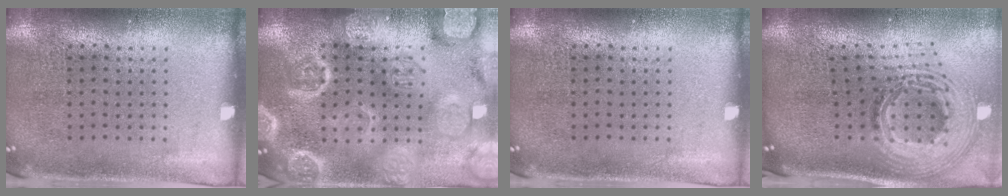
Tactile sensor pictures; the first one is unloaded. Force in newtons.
{"total": 5.4, "press": 5.4, "slide": 0.7}
{"total": 0.0}
{"total": 2.9, "press": 2.1, "slide": 2.1}